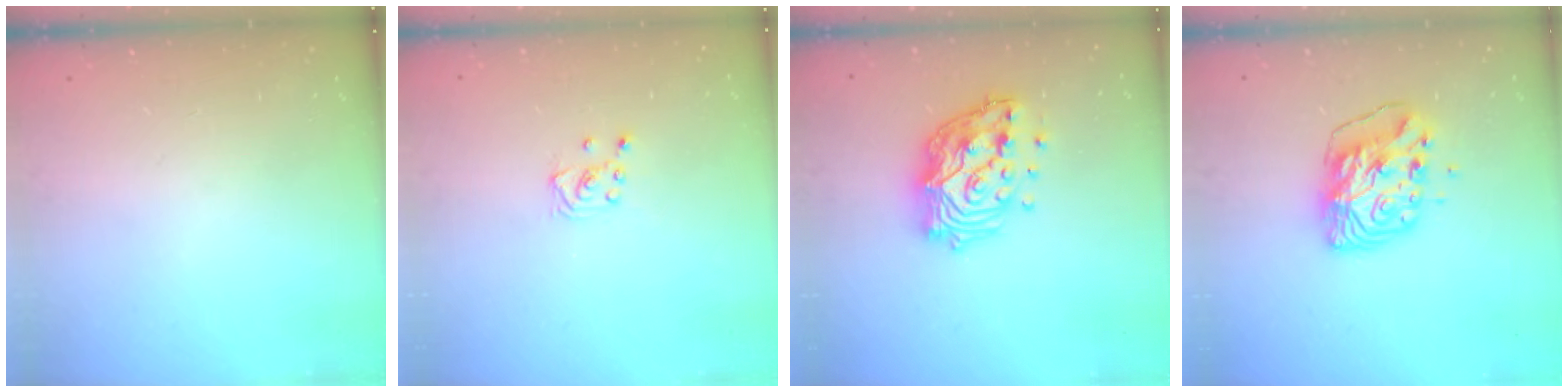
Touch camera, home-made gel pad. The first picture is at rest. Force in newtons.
{"total": 3.7, "press": 3.6, "slide": 0.4}
{"total": 17.4, "press": 17.1, "slide": 3.2}
{"total": 10.5, "press": 10.4, "slide": 1.7}